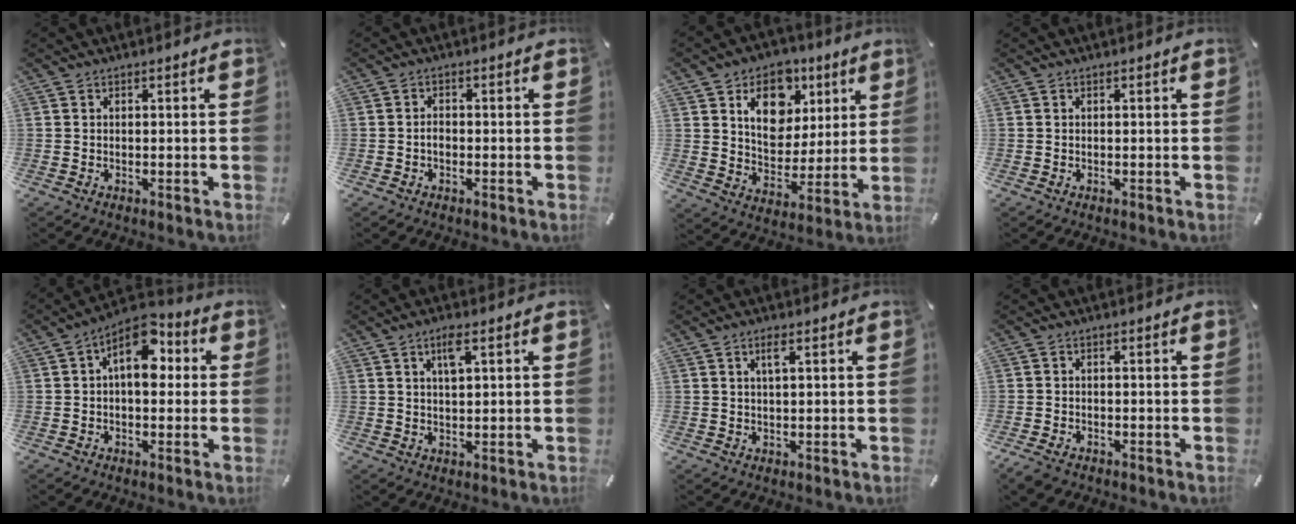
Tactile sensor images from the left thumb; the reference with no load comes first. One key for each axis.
{"total": 1.7, "fx": -0.5, "fy": 1.1, "fz": 1.2, "tx": -0.025, "ty": 0.004, "tz": -0.012}
{"total": 13.8, "fx": 6.1, "fy": 10.6, "fz": 6.5, "tx": -0.094, "ty": -0.023, "tz": 0.110}
{"total": 0.0}
{"total": 9.9, "fx": 2.8, "fy": 5.7, "fz": 7.5, "tx": -0.104, "ty": -0.015, "tz": 0.048}
{"total": 4.3, "fx": 1.9, "fy": 1.3, "fz": 3.6, "tx": -0.077, "ty": 0.006, "tz": 0.032}
{"total": 2.7, "fx": 1.1, "fy": 0.6, "fz": 2.4, "tx": -0.050, "ty": 0.006, "tz": 0.017}
{"total": 2.4, "fx": -1.8, "fy": 1.1, "fz": 1.0, "tx": -0.031, "ty": 0.003, "tz": -0.039}